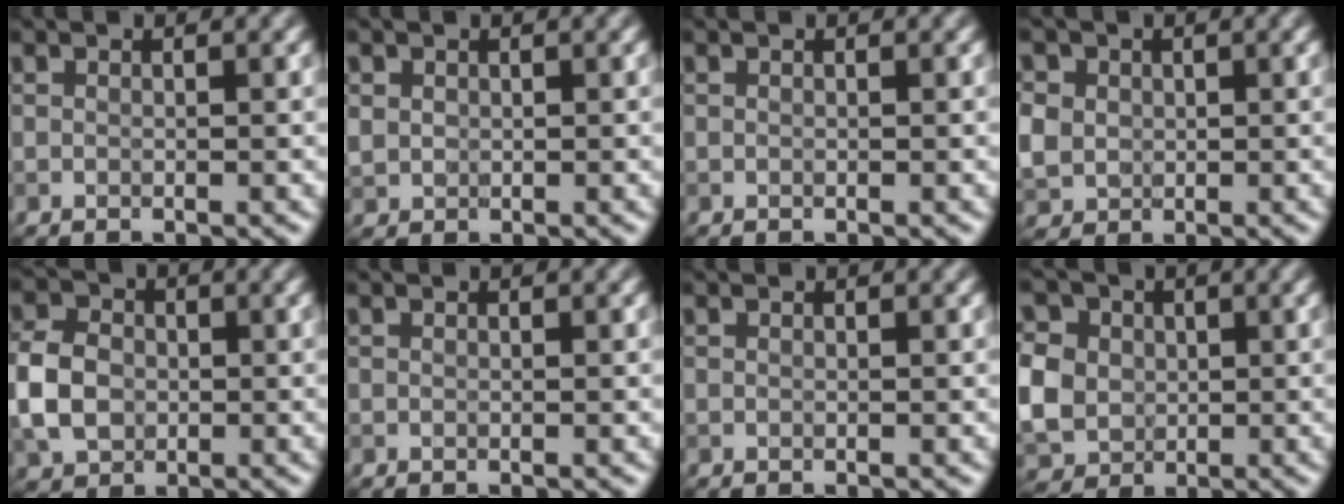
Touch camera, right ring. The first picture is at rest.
{"total": 1.4, "force": [0.3, 1.3, 0.2], "torque": [-0.003, 0.004, 0.006]}
{"total": 0.0}
{"total": 5.1, "force": [0.8, 4.5, 2.1], "torque": [-0.060, 0.026, 0.001]}
{"total": 5.2, "force": [-0.8, 4.2, 3.0], "torque": [-0.072, 0.010, -0.026]}
{"total": 0.0}
{"total": 0.0}
{"total": 7.9, "force": [0.5, 7.0, 3.6], "torque": [-0.096, 0.021, -0.007]}